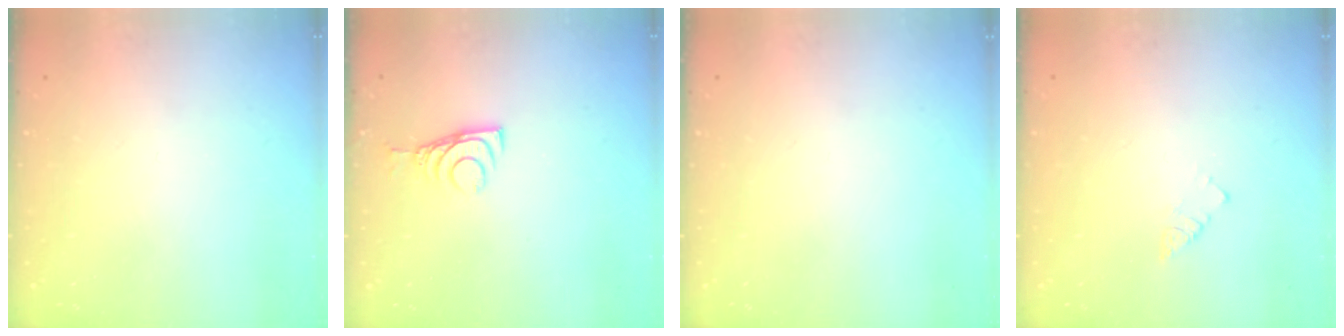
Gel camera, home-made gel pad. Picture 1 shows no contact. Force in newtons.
{"total": 6.7, "press": 6.7, "slide": 0.6}
{"total": 0.0}
{"total": 2.3, "press": 2.3, "slide": 0.4}